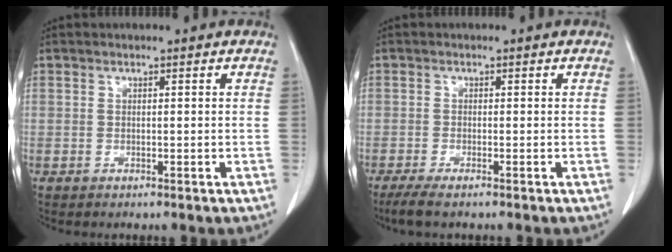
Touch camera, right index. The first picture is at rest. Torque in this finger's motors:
{"motor_torque": [0.21, -0.17, 0.14, 0.03]}